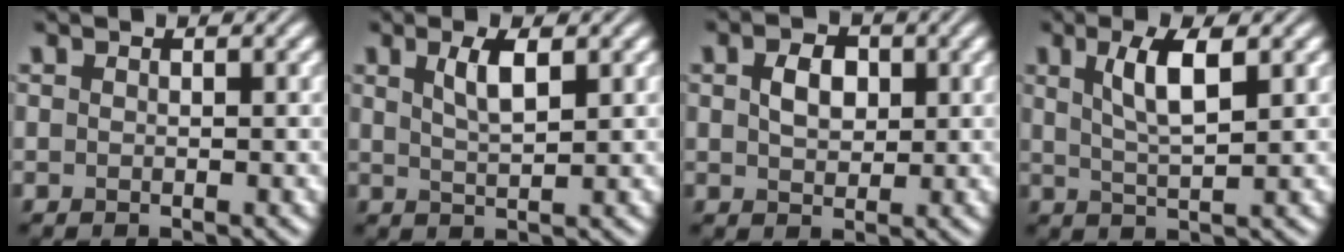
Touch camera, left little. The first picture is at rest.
{"total": 2.7, "force": [1.3, 0.7, 2.3], "torque": [-0.043, 0.001, 0.024]}
{"total": 2.9, "force": [0.6, 2.0, 2.0], "torque": [-0.044, 0.003, 0.012]}
{"total": 4.3, "force": [1.6, 1.1, 3.8], "torque": [-0.075, 0.000, 0.031]}